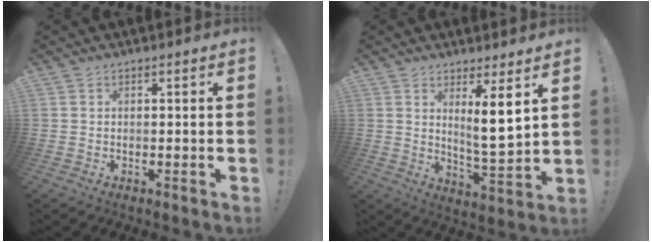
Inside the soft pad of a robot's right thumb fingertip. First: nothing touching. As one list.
[{"total": 9.1, "force": [4.2, 0.9, 8.0], "torque": [-0.117, -0.034, 0.067]}]